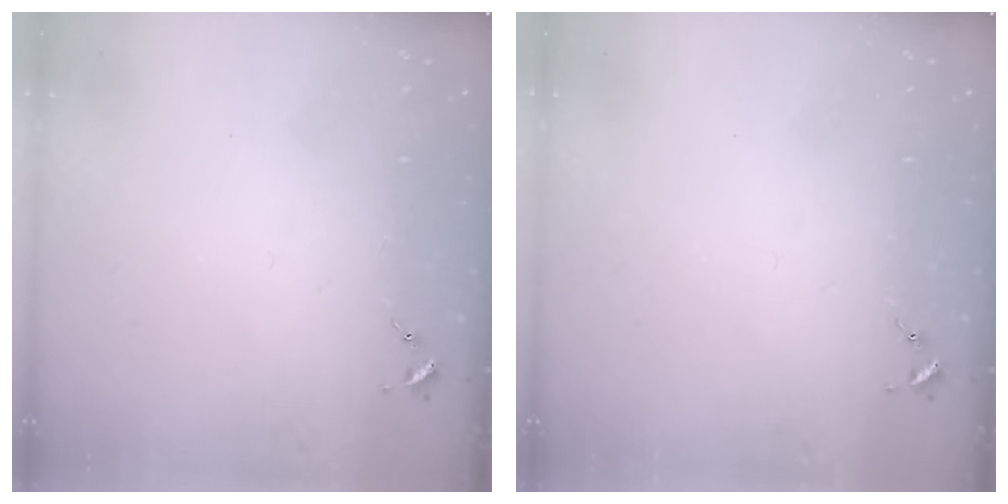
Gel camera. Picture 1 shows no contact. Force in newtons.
{"total": 0.0}